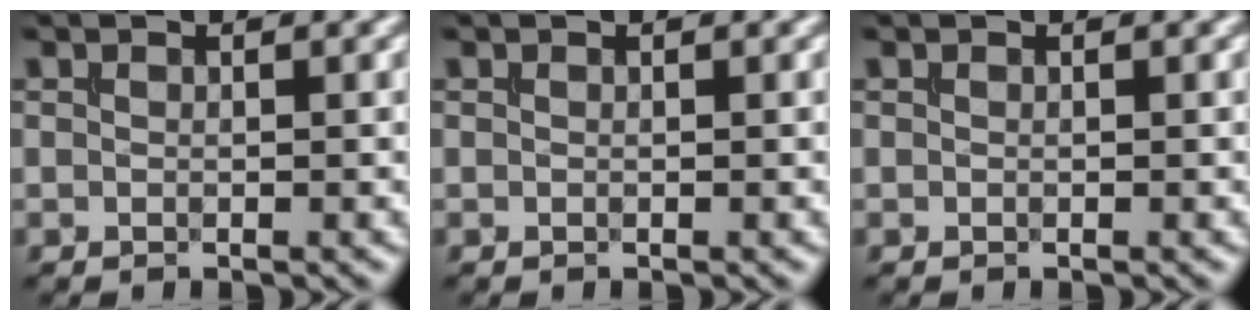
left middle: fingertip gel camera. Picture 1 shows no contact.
{"total": 0.0}
{"total": 0.0}